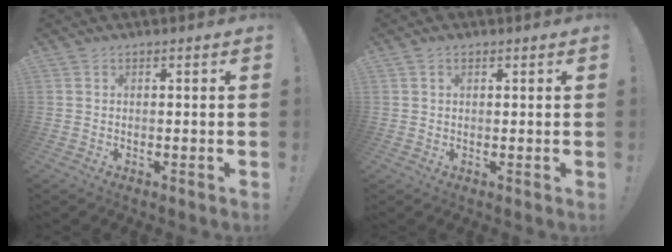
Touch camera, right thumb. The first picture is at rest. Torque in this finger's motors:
{"motor_torque": [-0.06, 0.14, 0.04, -0.01, 0.00]}